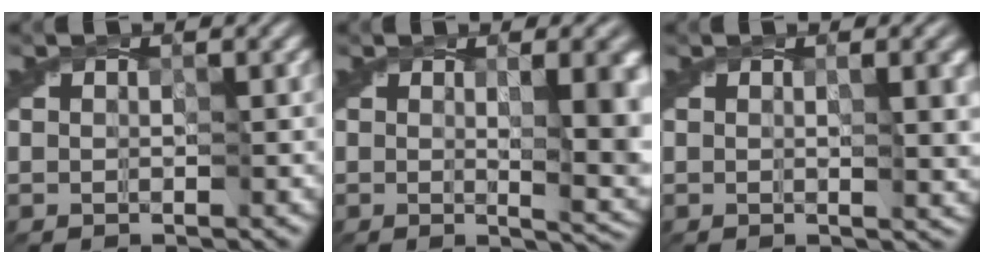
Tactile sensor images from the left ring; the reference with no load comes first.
{"total": 9.2, "force": [0.1, 3.4, 8.5], "torque": [-0.097, -0.005, 0.004]}
{"total": 4.0, "force": [0.4, 1.2, 3.8], "torque": [-0.047, -0.002, 0.005]}